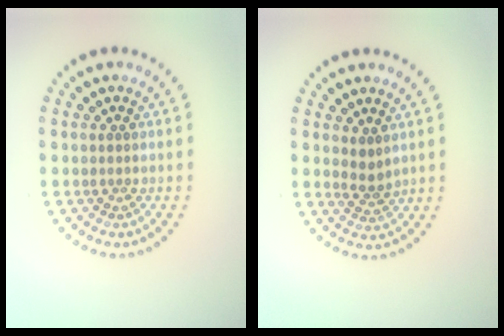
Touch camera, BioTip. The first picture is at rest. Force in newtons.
{"total": 1.6, "press": 1.2, "slide": 1.0}